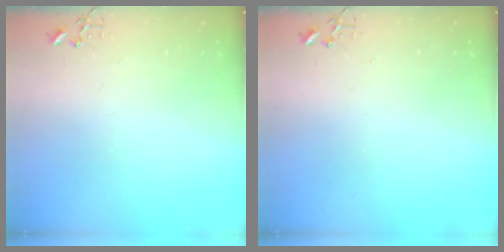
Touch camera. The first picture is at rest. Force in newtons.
{"total": 0.0}